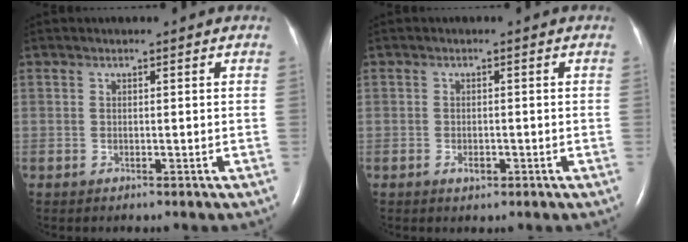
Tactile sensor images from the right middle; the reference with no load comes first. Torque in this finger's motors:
{"motor_torque": [0.18, -0.09, 0.10, 0.00]}